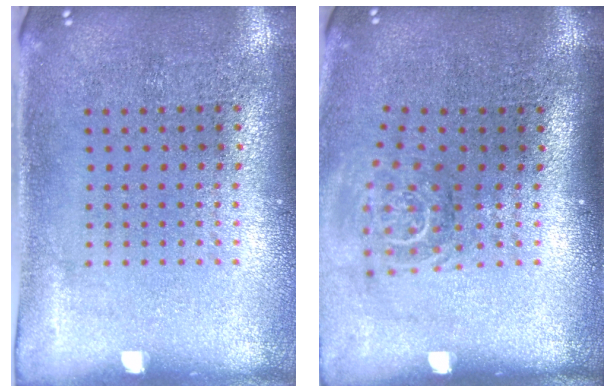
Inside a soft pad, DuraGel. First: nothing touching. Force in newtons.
{"total": 1.7, "press": 1.2, "slide": 1.2}